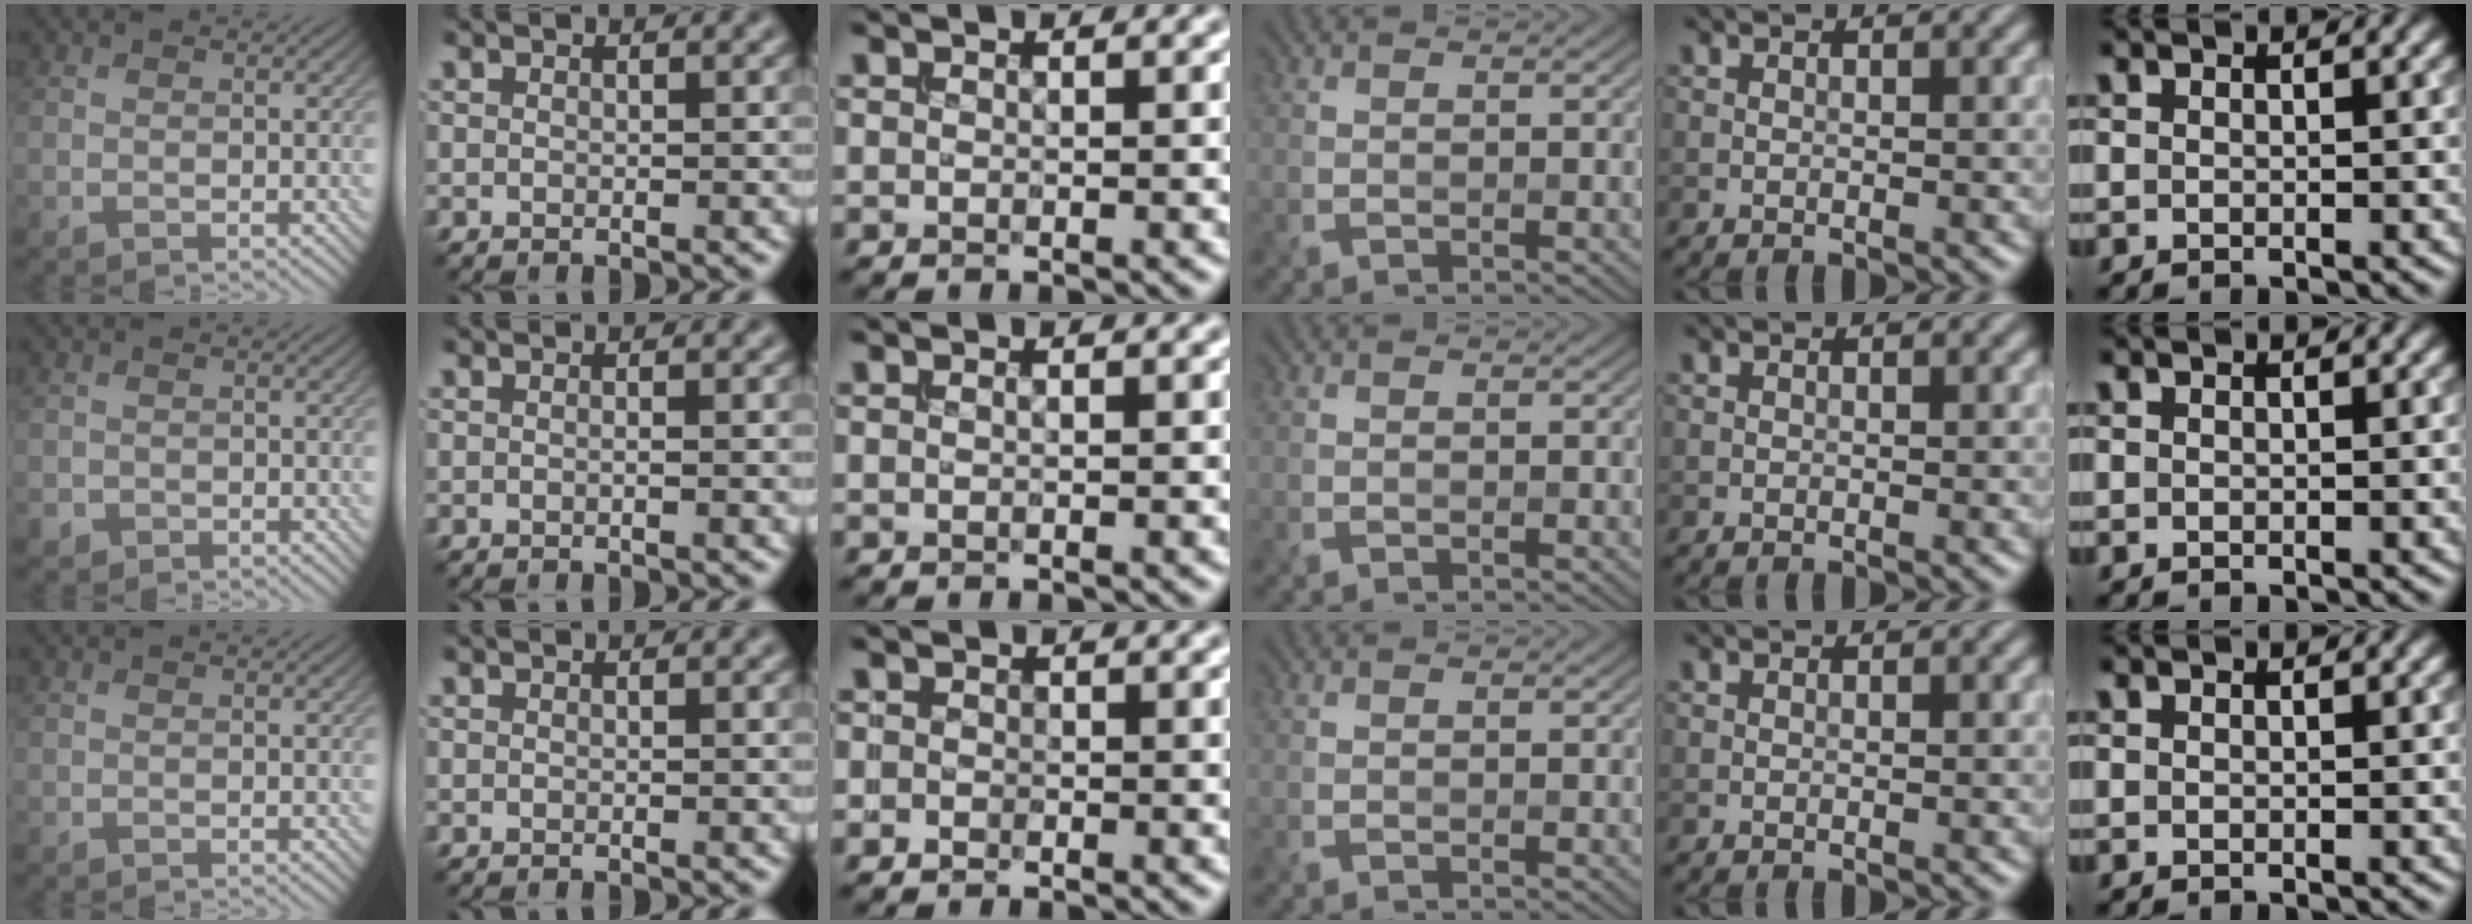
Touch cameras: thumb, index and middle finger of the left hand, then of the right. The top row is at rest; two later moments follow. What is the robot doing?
{"motion": "insert", "object": "file holder"}